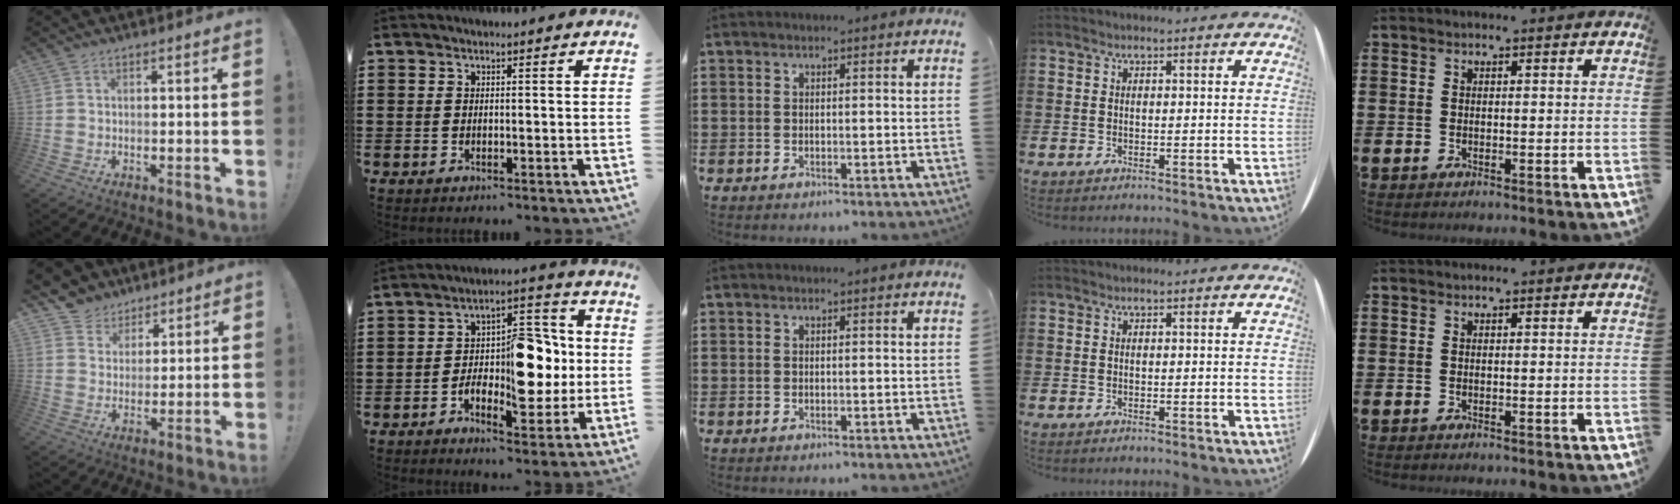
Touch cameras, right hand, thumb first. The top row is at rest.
{"thumb": {"total": 6.4, "force": [3.9, 5.0, 0.1], "torque": [0.000, -0.035, 0.080]}, "index": {"total": 11.6, "force": [-1.1, 5.9, 9.9], "torque": [-0.131, 0.003, -0.017]}}